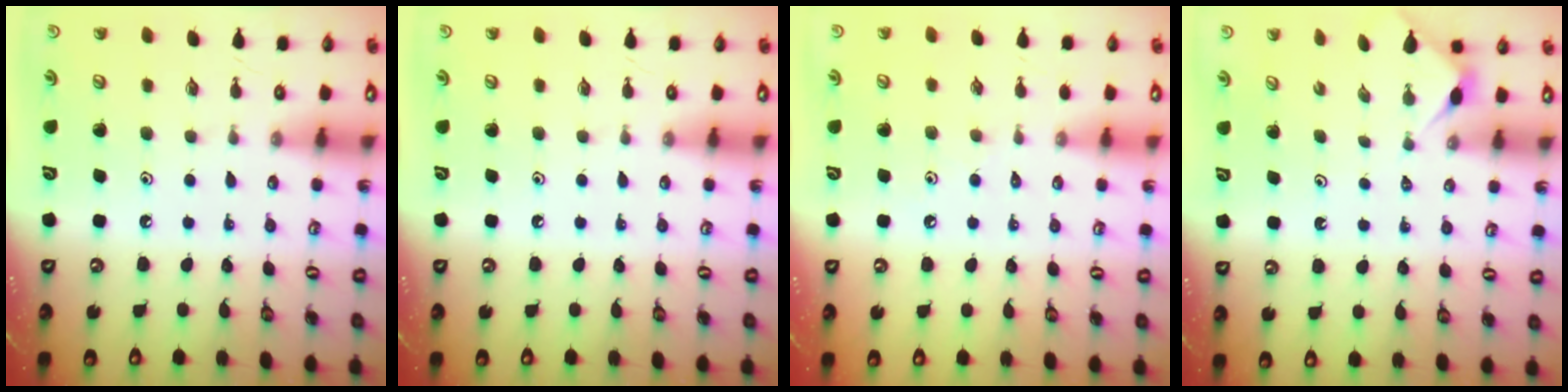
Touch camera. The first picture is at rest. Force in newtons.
{"total": 0.0}
{"total": 2.4, "press": 2.3, "slide": 0.5}
{"total": 2.5, "press": 2.4, "slide": 0.5}